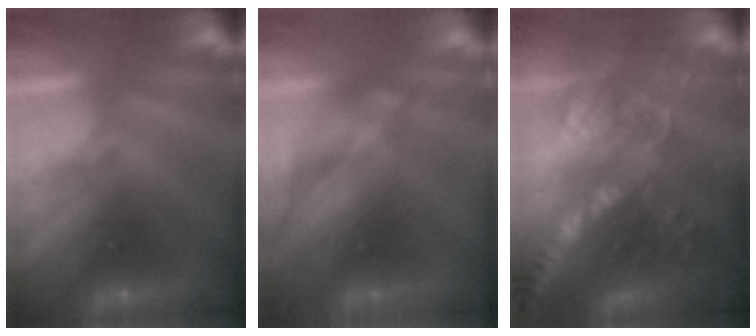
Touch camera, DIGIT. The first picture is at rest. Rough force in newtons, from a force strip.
{"total": 3.8}
{"total": 6.0}